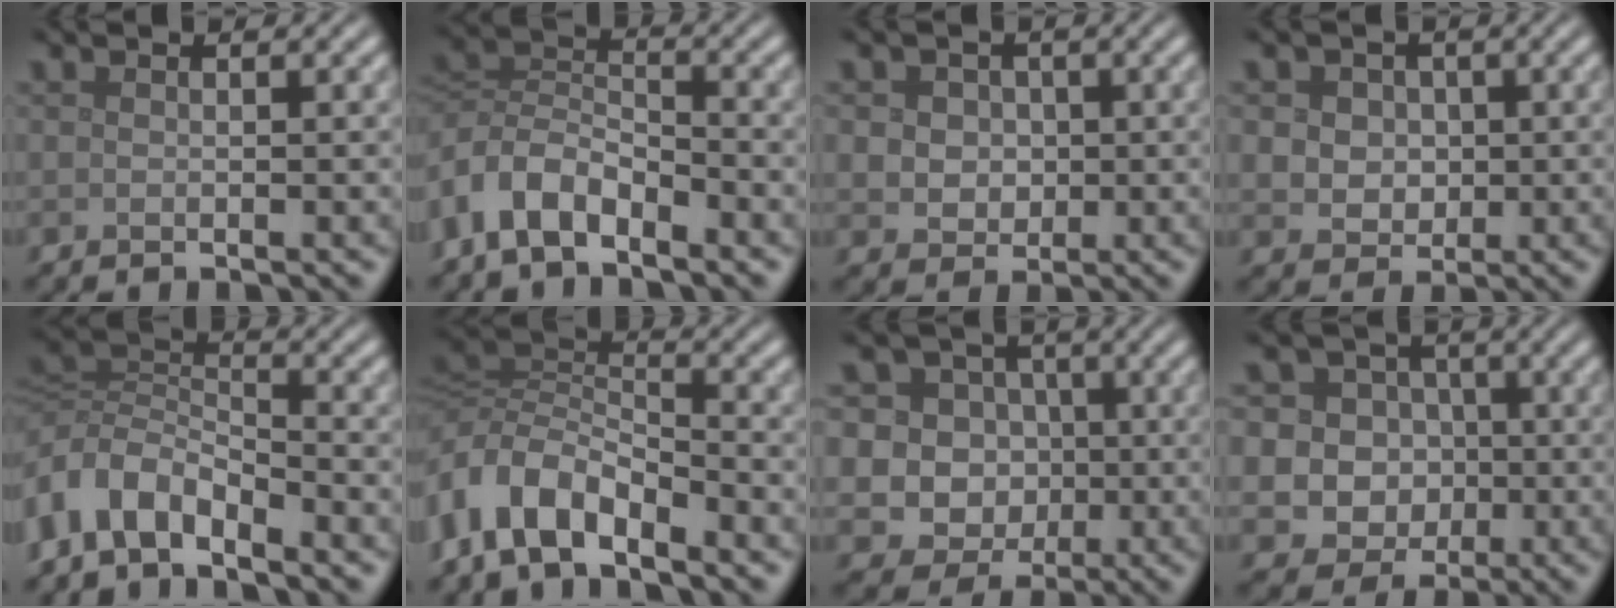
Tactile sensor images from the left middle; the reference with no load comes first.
{"total": 5.5, "force": [-3.2, 2.9, 3.4], "torque": [-0.063, 0.002, -0.075]}
{"total": 4.3, "force": [1.1, 3.7, 2.1], "torque": [-0.037, 0.015, 0.009]}
{"total": 4.9, "force": [1.3, 4.1, 2.4], "torque": [-0.044, 0.016, 0.013]}
{"total": 5.6, "force": [-3.2, 3.0, 3.5], "torque": [-0.068, 0.001, -0.076]}
{"total": 6.1, "force": [-3.5, 2.8, 4.2], "torque": [-0.080, 0.003, -0.082]}
{"total": 10.3, "force": [1.5, 9.5, 3.6], "torque": [-0.085, 0.034, 0.002]}
{"total": 8.6, "force": [0.8, 7.9, 3.4], "torque": [-0.067, 0.028, -0.014]}